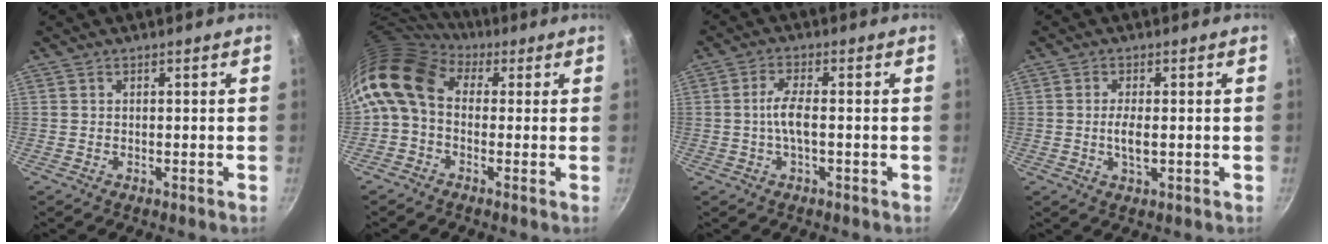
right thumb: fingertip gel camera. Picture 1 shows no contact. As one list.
[{"total": 12.0, "force": [1.8, 8.8, 8.0], "torque": [-0.147, 0.022, 0.009]}, {"total": 4.5, "force": [-0.7, 1.3, 4.2], "torque": [-0.096, 0.010, -0.018]}, {"total": 3.6, "force": [-0.4, 1.3, 3.3], "torque": [-0.072, -0.003, -0.009]}]